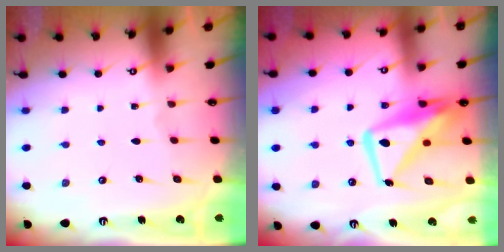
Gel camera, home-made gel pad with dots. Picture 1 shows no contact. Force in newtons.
{"total": 14.3, "press": 14.2, "slide": 1.1}